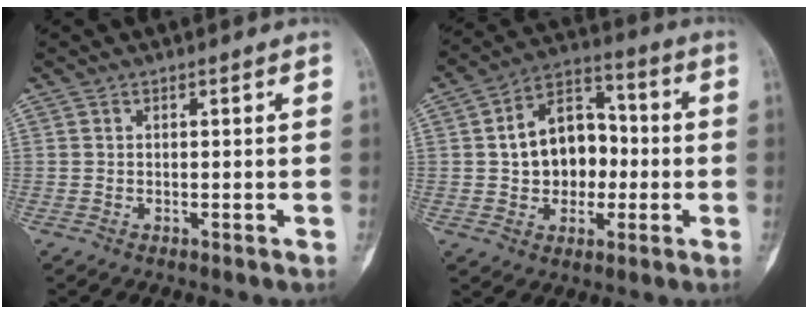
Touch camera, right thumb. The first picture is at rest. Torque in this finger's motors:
{"motor_torque": [0.20, 0.21, 0.59, -0.52, 0.23]}